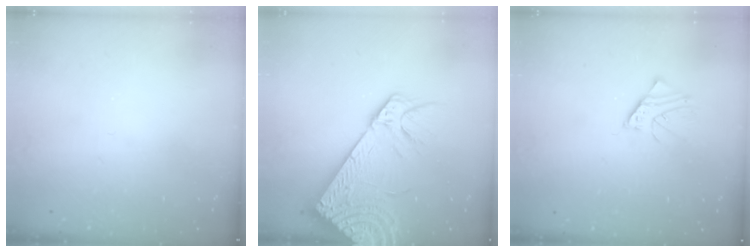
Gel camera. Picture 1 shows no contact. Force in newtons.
{"total": 16.8, "press": 16.4, "slide": 3.4}
{"total": 2.2, "press": 2.2, "slide": 0.1}